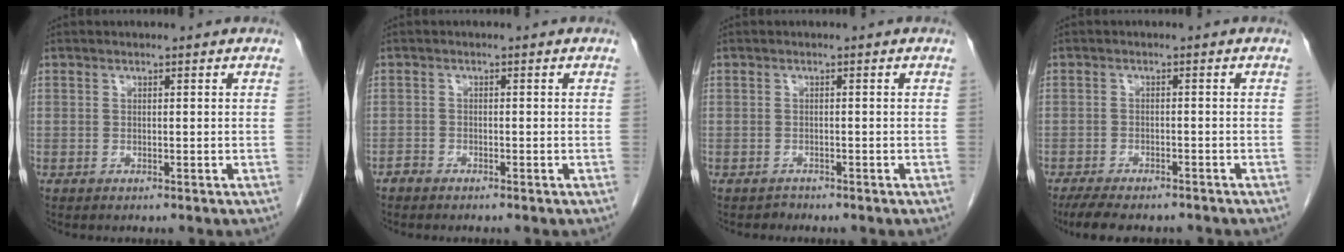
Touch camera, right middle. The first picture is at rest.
{"total": 0.9, "force": [-0.8, 0.3, 0.1], "torque": [-0.002, 0.002, -0.018]}
{"total": 0.8, "force": [-0.7, 0.2, -0.2], "torque": [-0.001, -0.003, -0.015]}
{"total": 9.2, "force": [-7.8, 2.6, 4.2], "torque": [-0.064, -0.008, -0.114]}